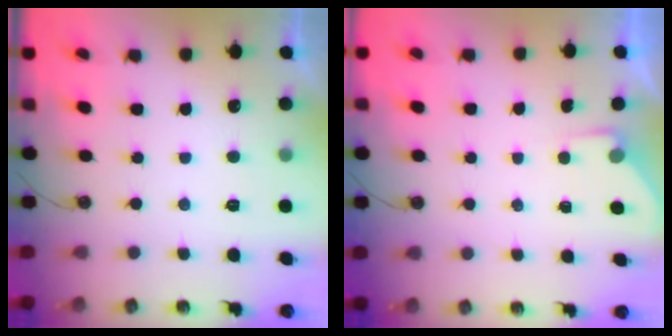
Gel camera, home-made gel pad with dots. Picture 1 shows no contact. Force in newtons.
{"total": 2.8, "press": 2.8, "slide": 0.4}